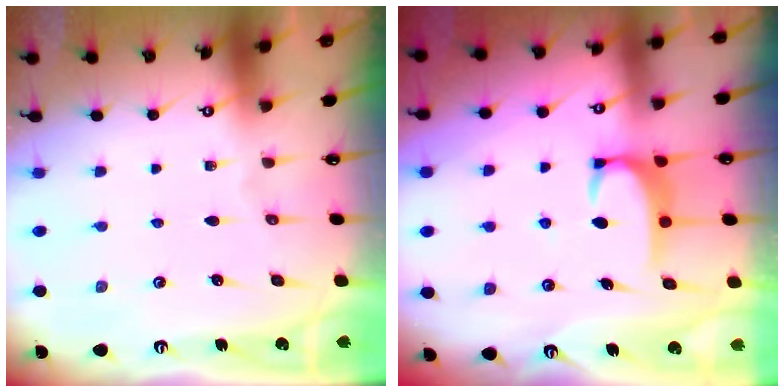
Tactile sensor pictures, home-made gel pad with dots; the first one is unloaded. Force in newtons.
{"total": 2.9, "press": 2.8, "slide": 0.5}